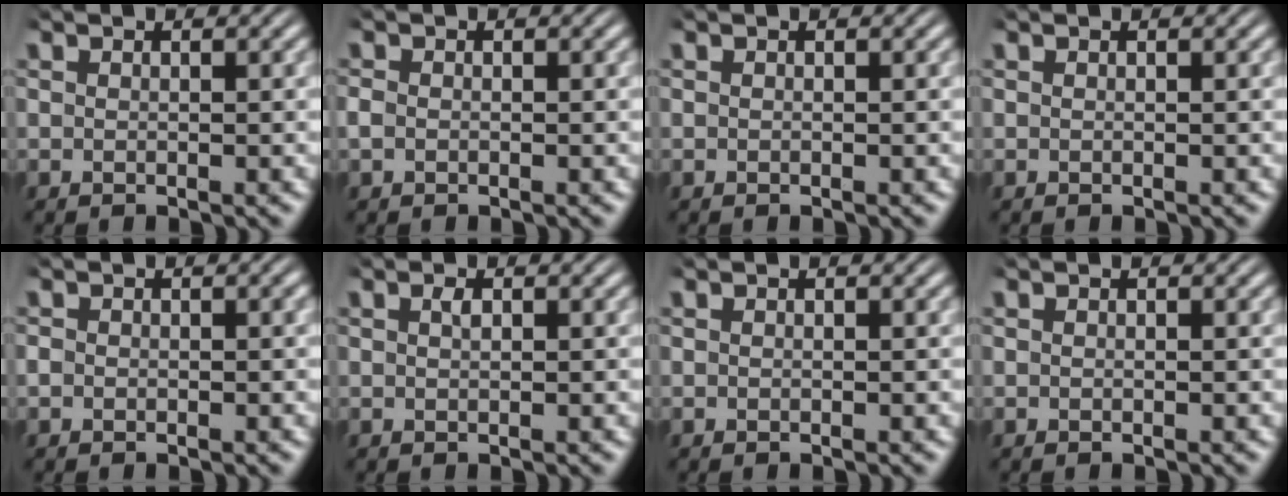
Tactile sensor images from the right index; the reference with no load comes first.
{"total": 0.9, "force": [-0.4, 0.6, 0.5], "torque": [-0.018, -0.007, -0.003]}
{"total": 0.0}
{"total": 0.0}
{"total": 0.8, "force": [-0.4, 0.5, 0.5], "torque": [-0.013, -0.005, -0.005]}
{"total": 0.5, "force": [0.1, -0.1, 0.5], "torque": [-0.005, -0.002, 0.005]}
{"total": 0.0}
{"total": 0.0}